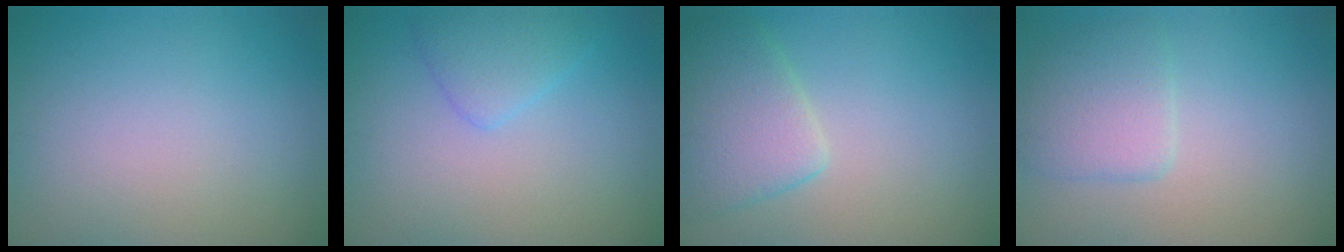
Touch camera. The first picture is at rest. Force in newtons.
{"total": 2.2, "press": 2.2, "slide": 0.1}
{"total": 4.3, "press": 4.3, "slide": 0.2}
{"total": 2.9, "press": 2.9, "slide": 0.3}